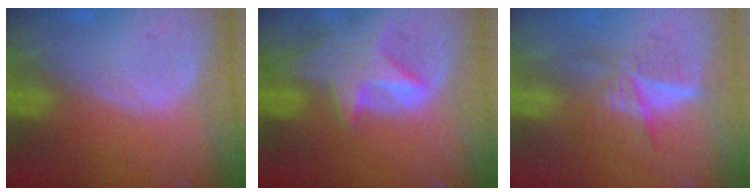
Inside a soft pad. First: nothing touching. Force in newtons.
{"total": 7.9, "press": 7.3, "slide": 3.1}
{"total": 5.9, "press": 5.3, "slide": 2.7}